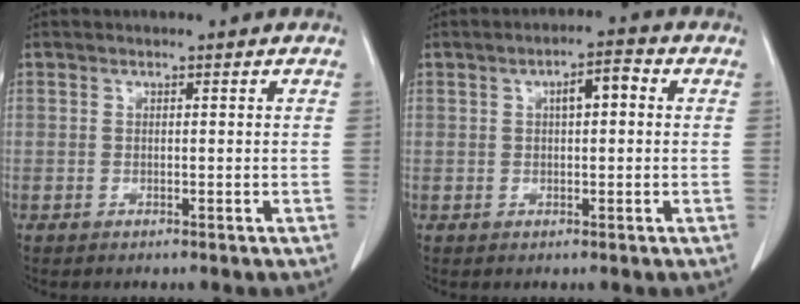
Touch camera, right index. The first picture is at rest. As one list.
[{"total": 3.8, "force": [0.8, 1.2, 3.6], "torque": [-0.057, 0.017, 0.010]}]